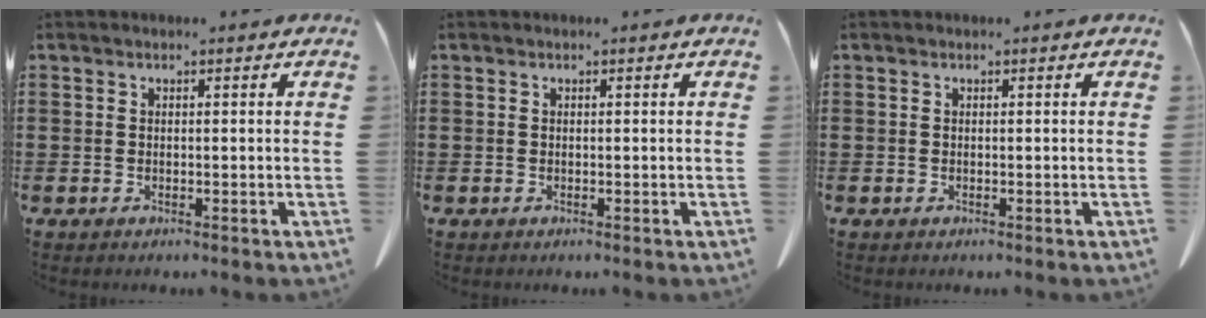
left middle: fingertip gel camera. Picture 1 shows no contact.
{"total": 0.0}
{"total": 0.0}